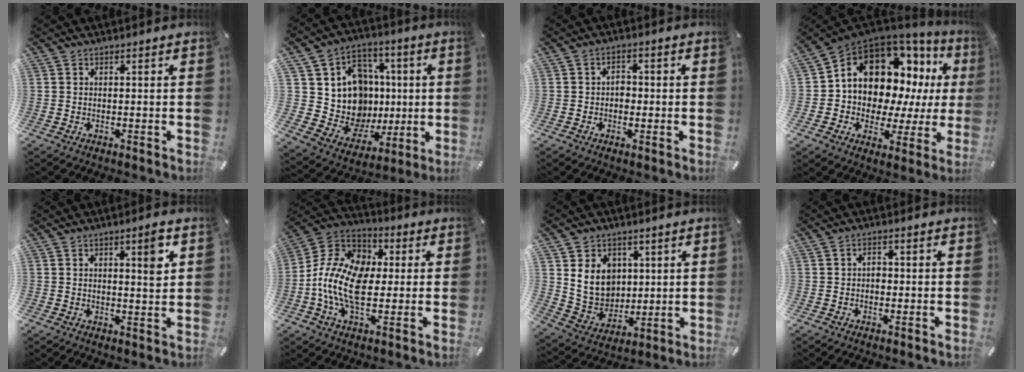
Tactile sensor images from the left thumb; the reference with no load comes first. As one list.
[{"total": 15.7, "force": [0.8, 14.5, 6.0], "torque": [-0.097, -0.015, 0.047]}, {"total": 2.8, "force": [-0.5, 2.1, 1.9], "torque": [-0.027, 0.003, -0.013]}, {"total": 13.3, "force": [6.0, 9.7, 6.8], "torque": [-0.118, -0.062, 0.113]}, {"total": 5.9, "force": [2.3, 1.8, 5.1], "torque": [-0.065, -0.011, 0.029]}, {"total": 14.7, "force": [-2.1, 9.7, 10.8], "torque": [-0.245, 0.014, -0.037]}, {"total": 10.9, "force": [3.4, 9.6, 3.8], "torque": [-0.077, -0.019, 0.070]}, {"total": 2.2, "force": [-0.3, 1.6, 1.5], "torque": [-0.022, 0.001, -0.008]}]